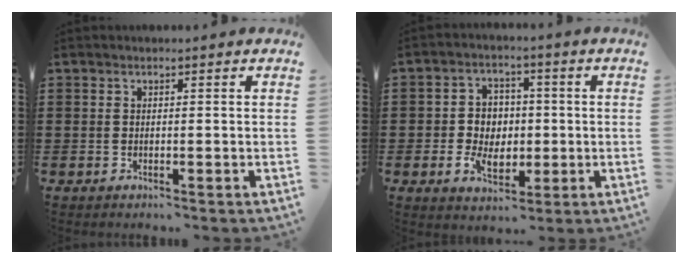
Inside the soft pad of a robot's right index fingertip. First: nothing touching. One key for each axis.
{"total": 5.9, "fx": -0.7, "fy": 4.9, "fz": 3.1, "tx": -0.062, "ty": 0.013, "tz": -0.014}